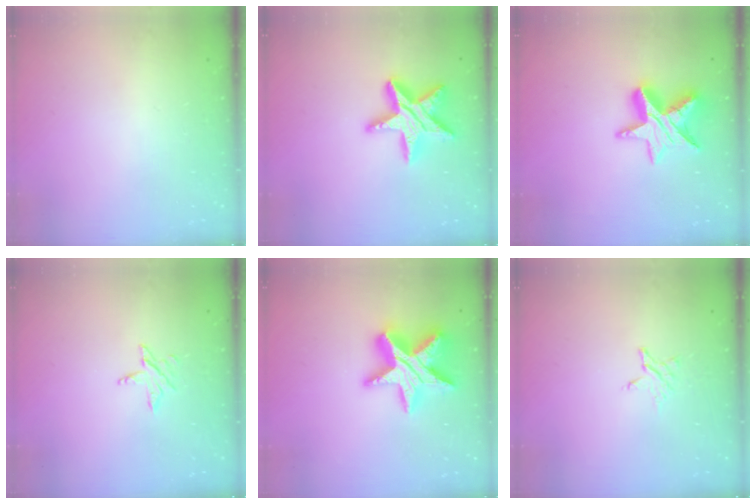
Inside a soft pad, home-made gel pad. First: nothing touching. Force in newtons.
{"total": 16.9, "press": 16.8, "slide": 1.4}
{"total": 12.1, "press": 12.1, "slide": 1.0}
{"total": 4.0, "press": 4.0, "slide": 0.3}
{"total": 19.5, "press": 19.4, "slide": 1.5}
{"total": 2.8, "press": 2.8, "slide": 0.3}